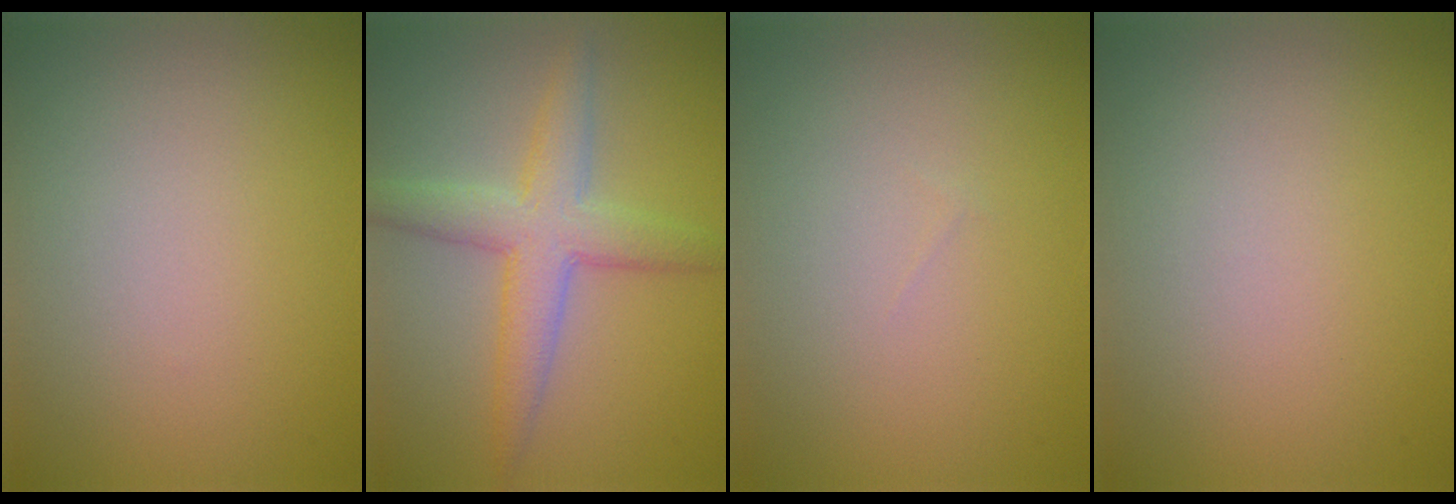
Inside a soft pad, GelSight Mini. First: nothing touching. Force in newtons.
{"total": 4.9, "press": 4.9, "slide": 0.1}
{"total": 0.0}
{"total": 0.0}